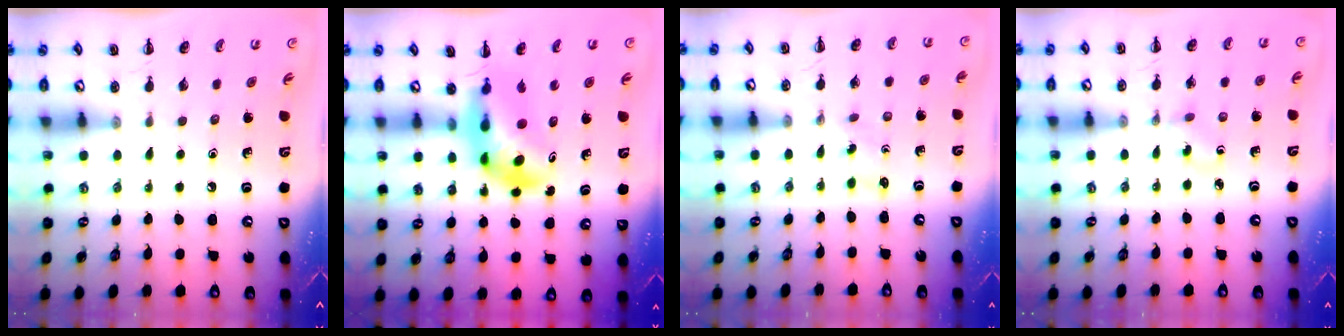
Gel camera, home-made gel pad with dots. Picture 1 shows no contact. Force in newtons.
{"total": 7.0, "press": 6.8, "slide": 1.8}
{"total": 2.2, "press": 2.1, "slide": 0.8}
{"total": 1.0, "press": 0.8, "slide": 0.6}